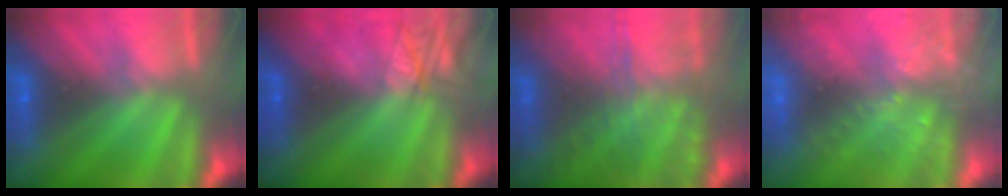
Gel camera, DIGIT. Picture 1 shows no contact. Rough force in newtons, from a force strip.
{"total": 2.3}
{"total": 7.2}
{"total": 6.8}